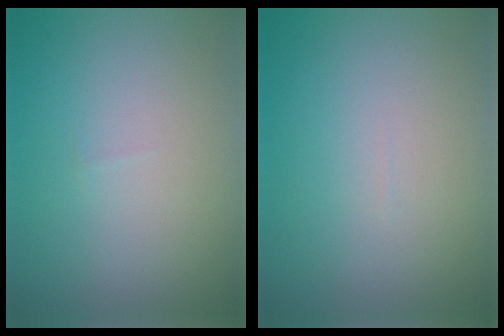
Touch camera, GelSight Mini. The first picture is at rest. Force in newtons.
{"total": 0.0}